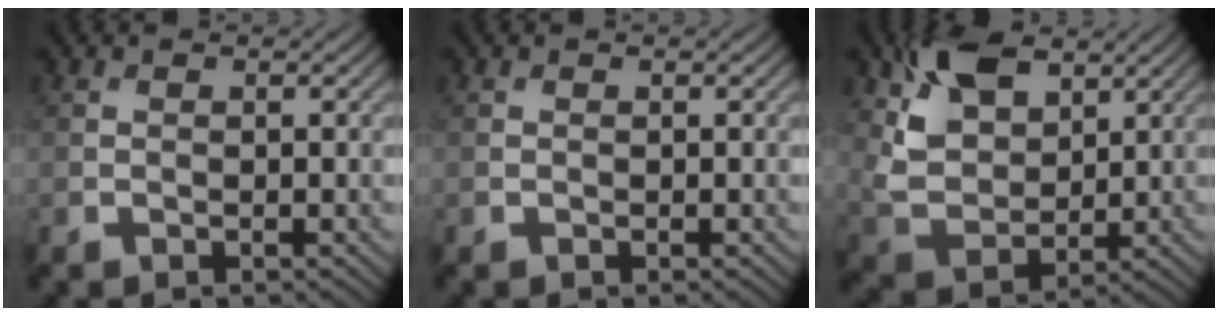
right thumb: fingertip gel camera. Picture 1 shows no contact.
{"total": 0.0}
{"total": 9.5, "force": [5.1, 5.5, 5.9], "torque": [-0.145, -0.002, 0.101]}